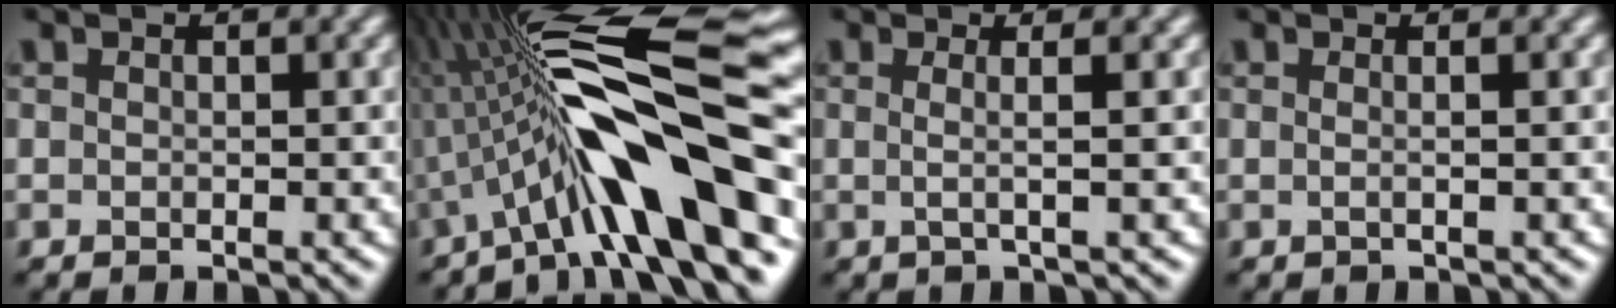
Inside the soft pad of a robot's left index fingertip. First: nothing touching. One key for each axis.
{"total": 13.3, "fx": -3.6, "fy": 2.9, "fz": 12.5, "tx": -0.195, "ty": 0.029, "tz": -0.063}
{"total": 2.3, "fx": 0.2, "fy": 0.7, "fz": 2.2, "tx": -0.040, "ty": 0.002, "tz": -0.011}
{"total": 1.5, "fx": 0.2, "fy": 0.7, "fz": 1.3, "tx": -0.015, "ty": -0.004, "tz": -0.013}